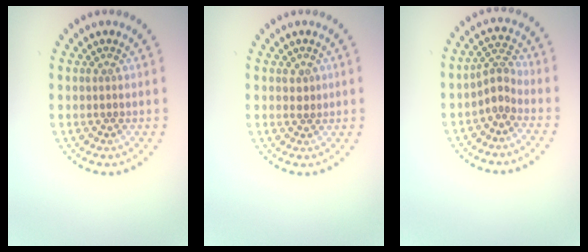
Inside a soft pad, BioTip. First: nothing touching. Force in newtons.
{"total": 1.0, "press": 0.9, "slide": 0.3}
{"total": 2.1, "press": 1.4, "slide": 1.6}